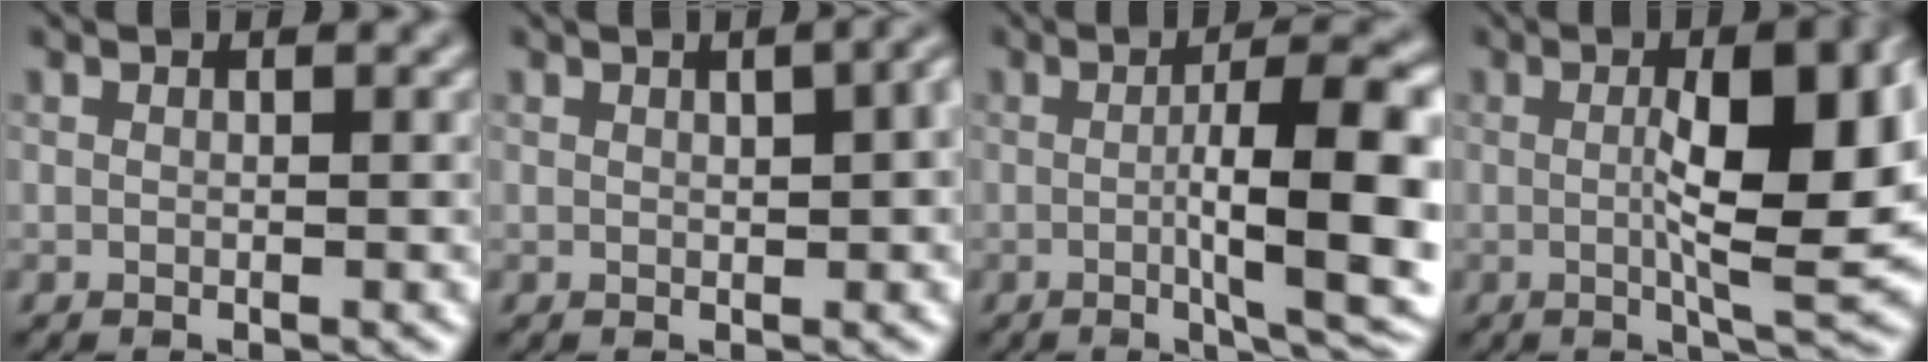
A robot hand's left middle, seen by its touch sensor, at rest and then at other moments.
{"total": 3.8, "force": [1.0, 1.4, 3.4], "torque": [-0.032, 0.013, 0.017]}
{"total": 9.7, "force": [-0.8, 2.3, 9.4], "torque": [-0.124, -0.004, -0.008]}
{"total": 10.2, "force": [0.5, 2.5, 9.9], "torque": [-0.142, -0.001, 0.008]}